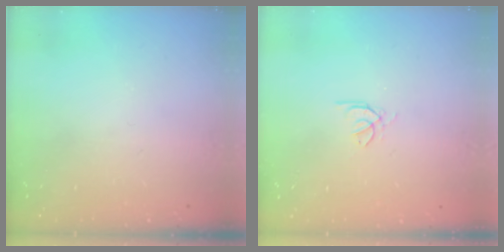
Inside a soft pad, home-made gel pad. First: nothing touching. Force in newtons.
{"total": 0.6, "press": 0.4, "slide": 0.3}